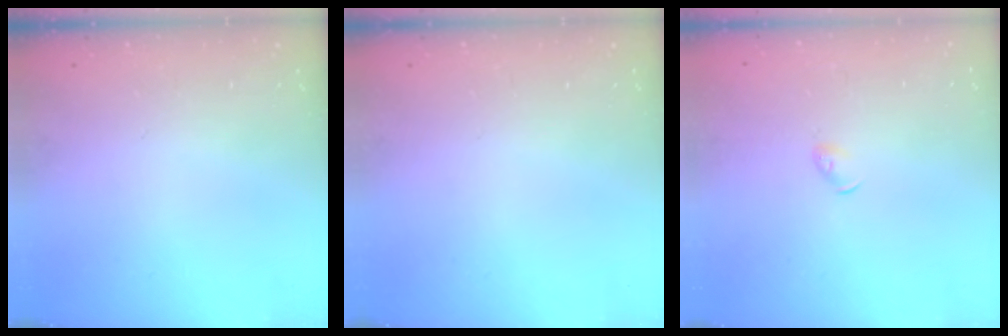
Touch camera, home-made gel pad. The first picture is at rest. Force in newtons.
{"total": 0.0}
{"total": 3.2, "press": 3.1, "slide": 0.7}